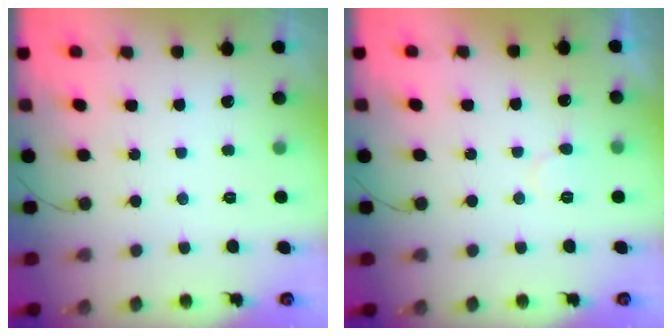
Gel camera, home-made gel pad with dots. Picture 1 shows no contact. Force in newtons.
{"total": 5.7, "press": 5.6, "slide": 0.4}